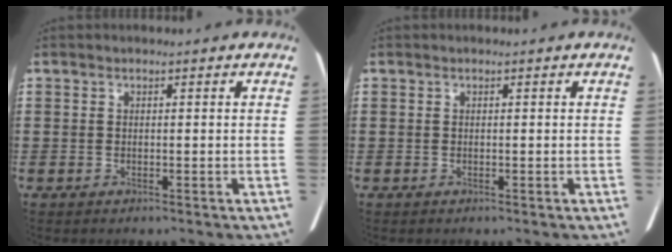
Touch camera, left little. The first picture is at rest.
{"total": 0.0}